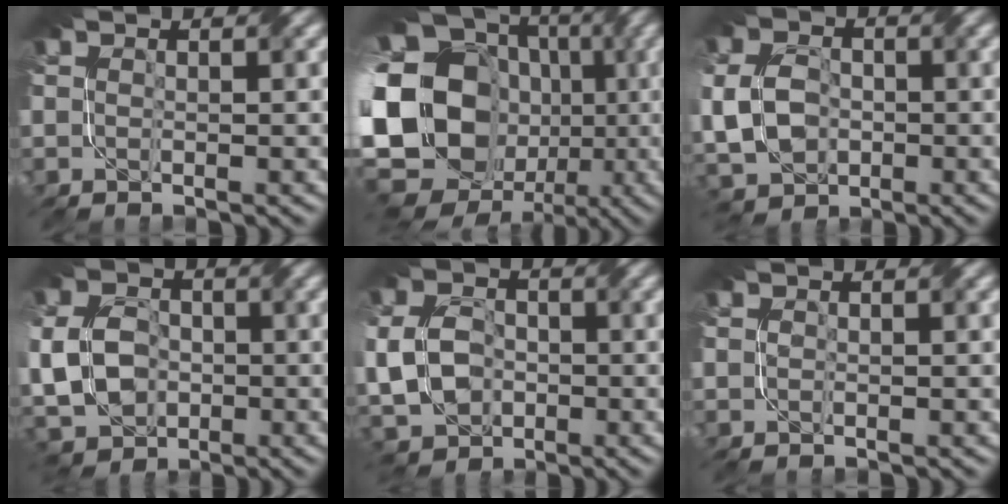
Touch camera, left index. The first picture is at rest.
{"total": 21.5, "force": [-1.6, 17.4, 12.5], "torque": [-0.239, -0.016, -0.072]}
{"total": 6.8, "force": [-1.8, 4.9, 4.4], "torque": [-0.093, -0.004, -0.047]}
{"total": 9.3, "force": [-2.4, 7.0, 5.7], "torque": [-0.112, -0.006, -0.070]}
{"total": 6.9, "force": [-2.1, 4.9, 4.4], "torque": [-0.092, -0.007, -0.050]}
{"total": 0.0}